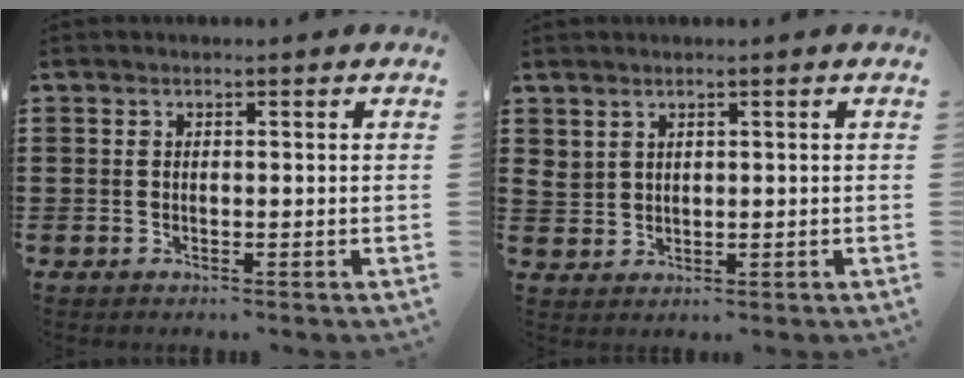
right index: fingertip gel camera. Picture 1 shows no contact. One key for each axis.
{"total": 2.1, "fx": 1.5, "fy": 1.3, "fz": 0.5, "tx": -0.015, "ty": 0.005, "tz": 0.029}